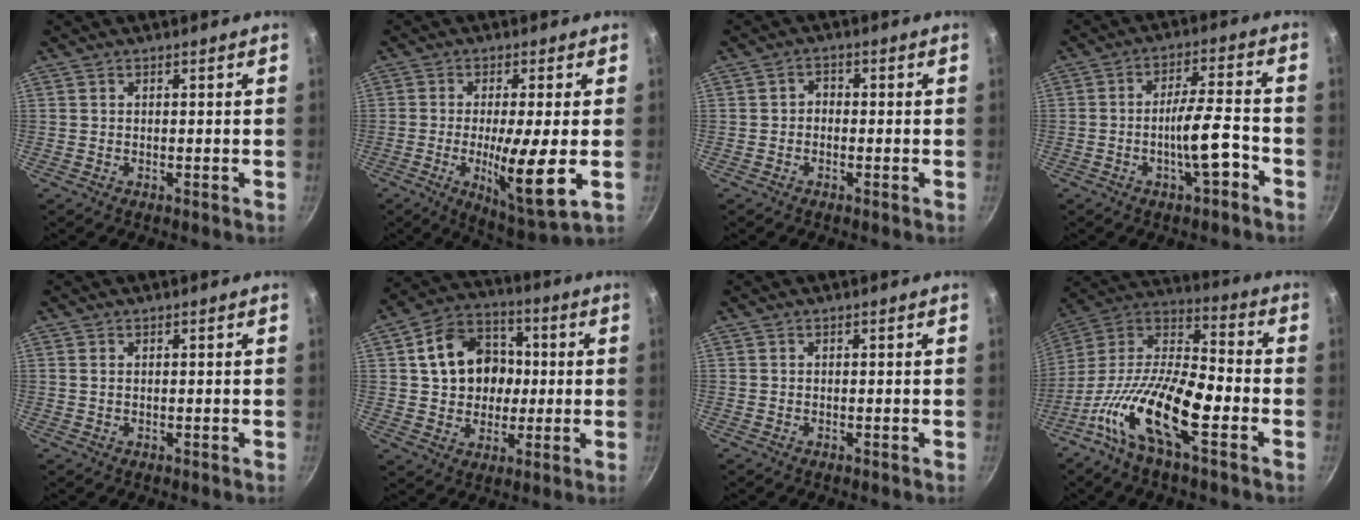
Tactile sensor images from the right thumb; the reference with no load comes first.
{"total": 12.2, "force": [-1.9, 1.6, 11.9], "torque": [-0.206, -0.019, -0.029]}
{"total": 1.9, "force": [-0.5, 1.5, 1.0], "torque": [-0.008, 0.011, -0.013]}
{"total": 8.4, "force": [-3.7, 1.9, 7.3], "torque": [-0.117, 0.032, -0.060]}
{"total": 0.7, "force": [0.3, 0.4, 0.4], "torque": [-0.009, 0.001, 0.006]}
{"total": 14.9, "force": [1.8, 12.2, 8.4], "torque": [-0.107, 0.027, 0.027]}
{"total": 0.0}
{"total": 20.3, "force": [-8.1, 7.4, 17.1], "torque": [-0.307, 0.049, -0.175]}